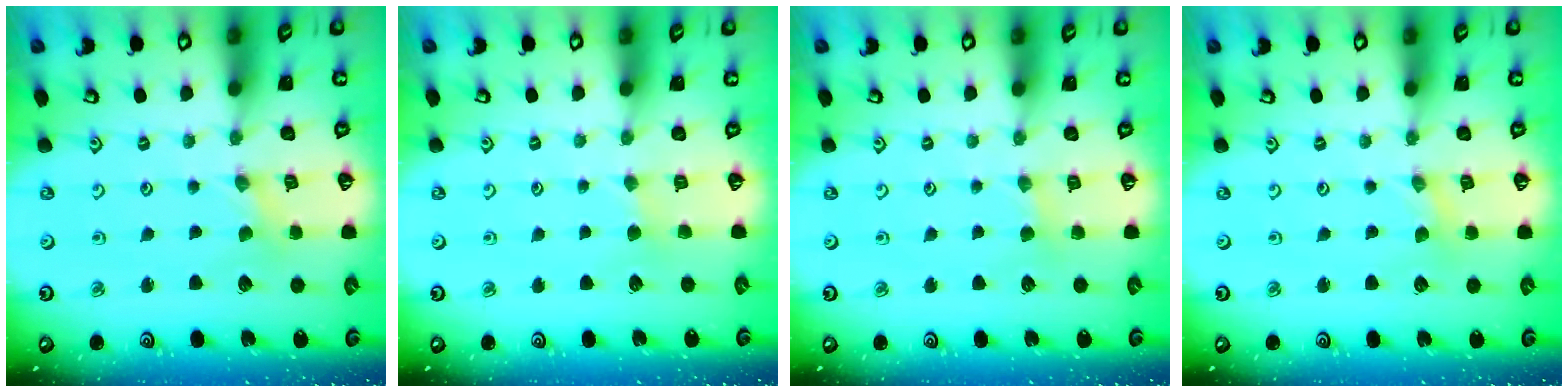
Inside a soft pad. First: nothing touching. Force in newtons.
{"total": 2.2, "press": 2.2, "slide": 0.5}
{"total": 2.2, "press": 2.2, "slide": 0.4}
{"total": 0.0}